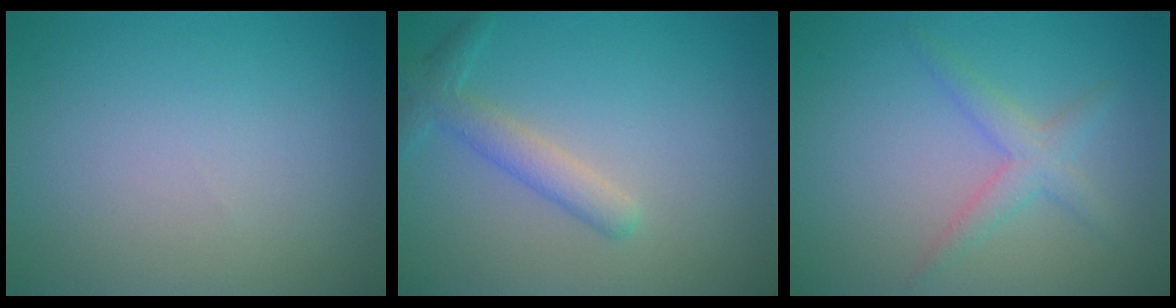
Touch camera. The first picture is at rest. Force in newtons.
{"total": 2.6, "press": 2.5, "slide": 0.1}
{"total": 2.3, "press": 2.3, "slide": 0.1}